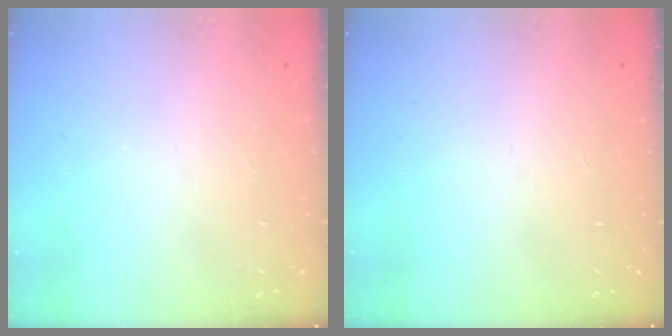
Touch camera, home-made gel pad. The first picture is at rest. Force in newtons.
{"total": 0.0}